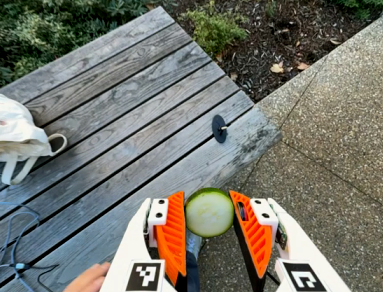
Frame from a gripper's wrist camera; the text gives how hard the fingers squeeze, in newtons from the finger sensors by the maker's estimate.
{"total": 9.0, "left": 8.8, "right": 9.2}